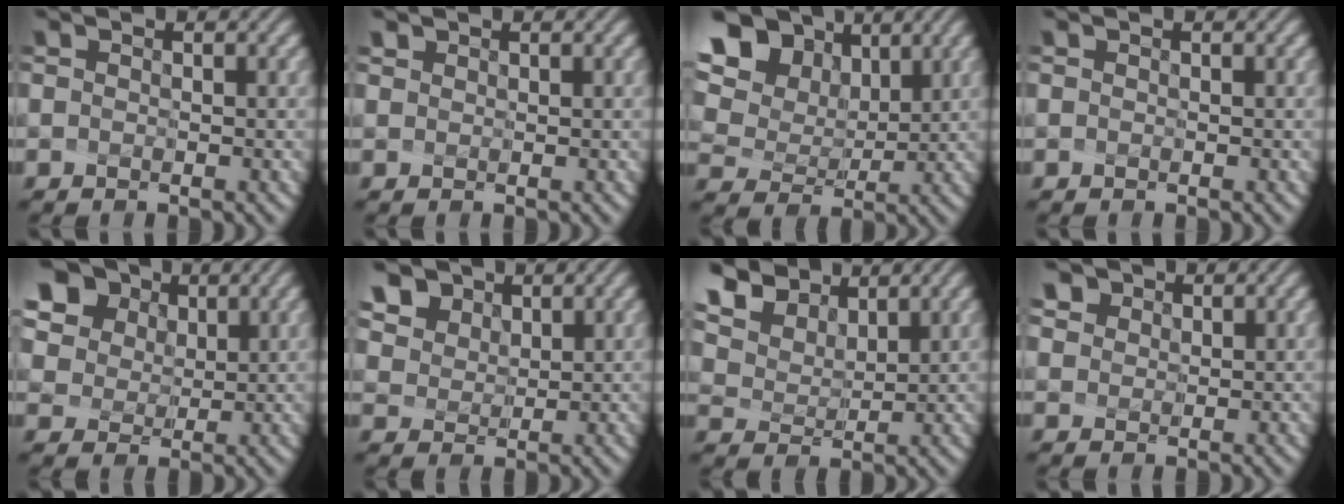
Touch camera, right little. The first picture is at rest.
{"total": 0.6, "force": [0.5, 0.4, 0.0], "torque": [-0.004, 0.010, 0.009]}
{"total": 13.9, "force": [7.3, 9.6, 6.9], "torque": [-0.167, 0.039, 0.154]}
{"total": 0.0}
{"total": 11.1, "force": [6.2, 8.1, 4.2], "torque": [-0.128, 0.020, 0.126]}
{"total": 7.2, "force": [4.7, 5.0, 2.4], "torque": [-0.086, 0.010, 0.089]}
{"total": 8.1, "force": [6.1, 4.5, 2.9], "torque": [-0.116, 0.017, 0.120]}
{"total": 3.3, "force": [2.0, 2.5, 1.1], "torque": [-0.030, 0.011, 0.027]}